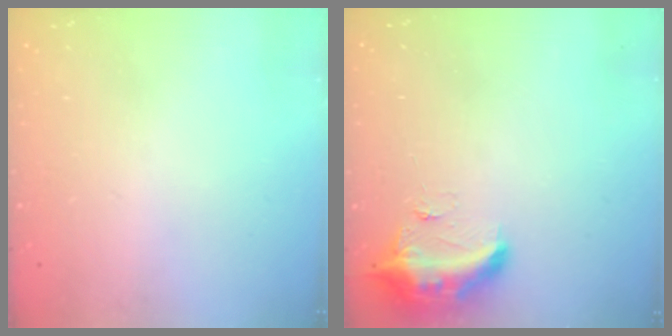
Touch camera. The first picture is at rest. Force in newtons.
{"total": 9.6, "press": 9.6, "slide": 0.6}